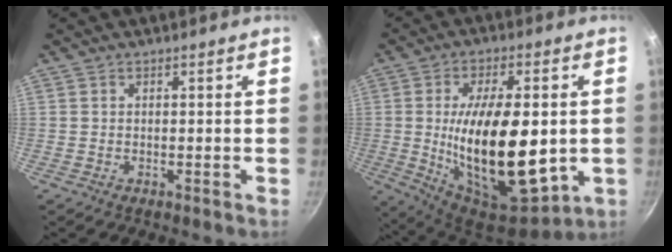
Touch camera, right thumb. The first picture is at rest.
{"total": 24.1, "force": [-1.3, 11.2, 21.3], "torque": [-0.345, -0.013, -0.009]}